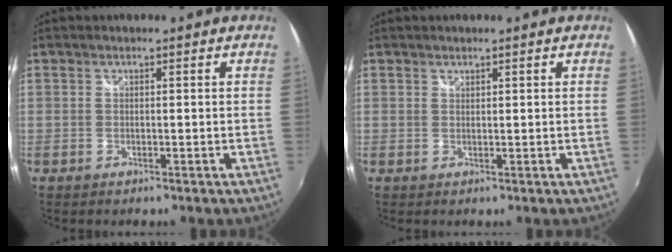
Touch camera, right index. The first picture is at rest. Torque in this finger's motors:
{"motor_torque": [-0.02, 0.11, -0.05, -0.01]}